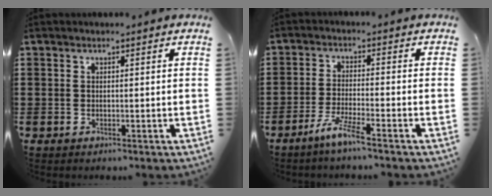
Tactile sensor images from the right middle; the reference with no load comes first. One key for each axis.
{"total": 4.8, "fx": -3.7, "fy": -0.2, "fz": 3.1, "tx": -0.066, "ty": -0.008, "tz": -0.068}